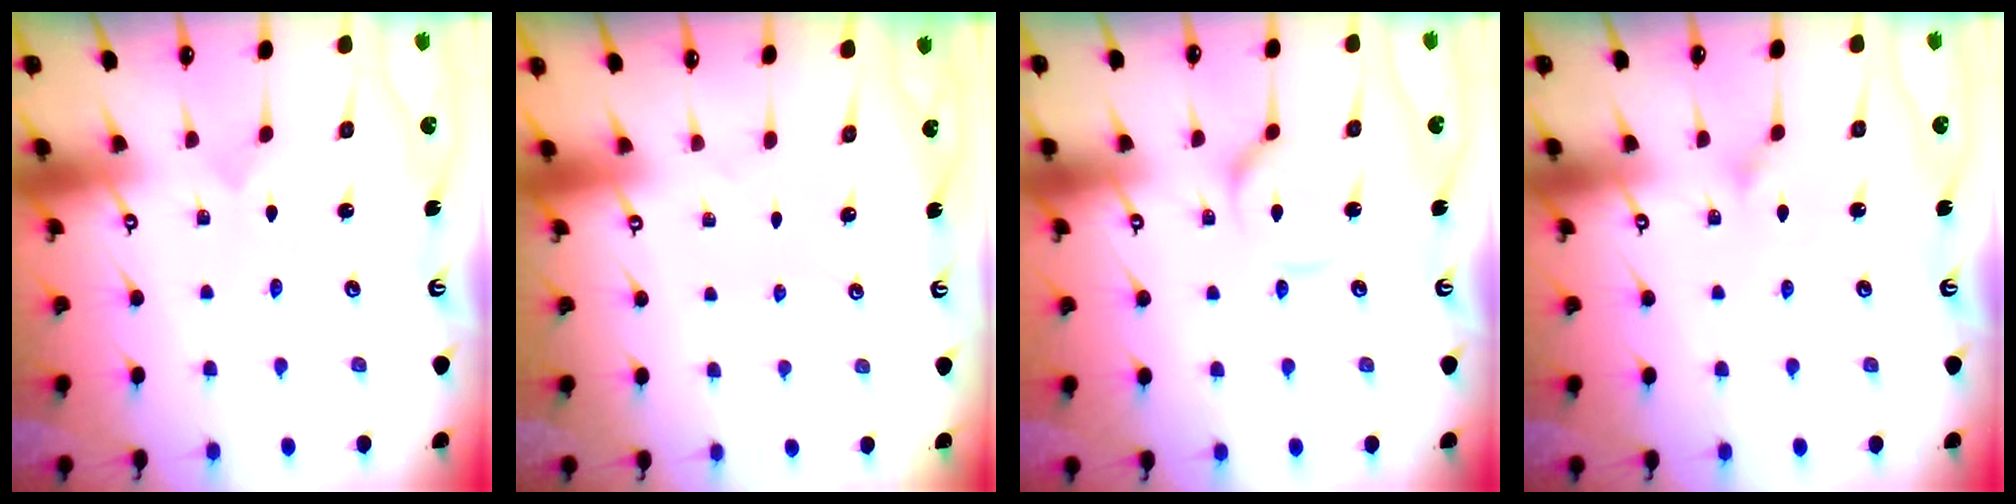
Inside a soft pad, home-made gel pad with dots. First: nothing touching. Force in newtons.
{"total": 0.0}
{"total": 8.1, "press": 8.1, "slide": 0.6}
{"total": 2.7, "press": 2.7, "slide": 0.2}